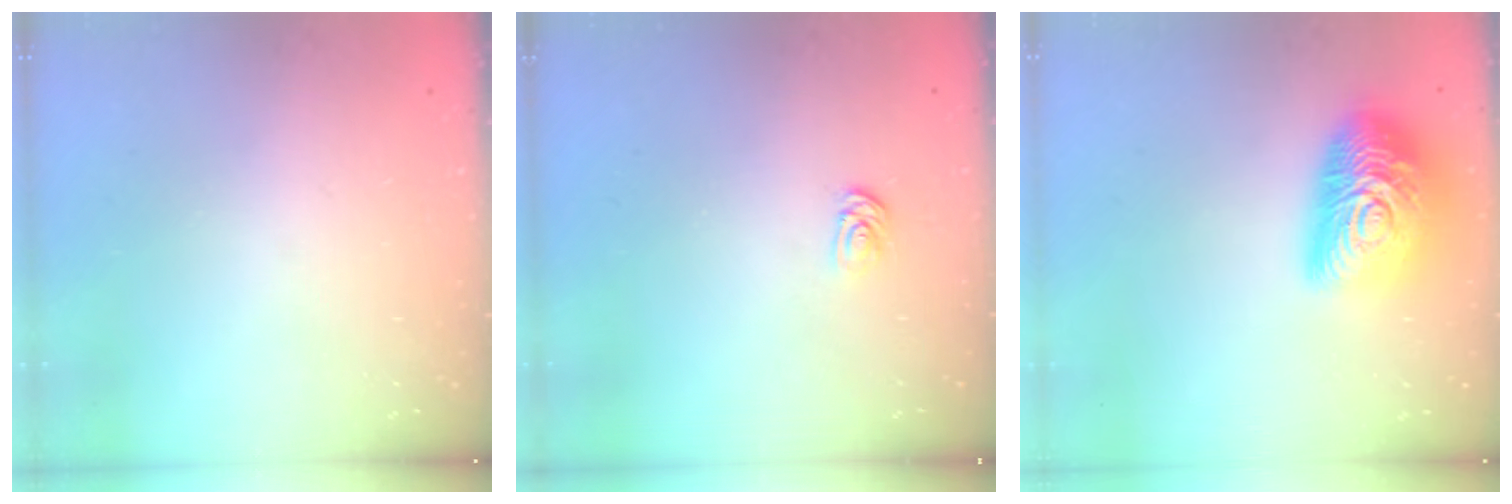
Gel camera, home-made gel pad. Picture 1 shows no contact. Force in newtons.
{"total": 2.0, "press": 2.0, "slide": 0.3}
{"total": 21.0, "press": 21.0, "slide": 0.9}